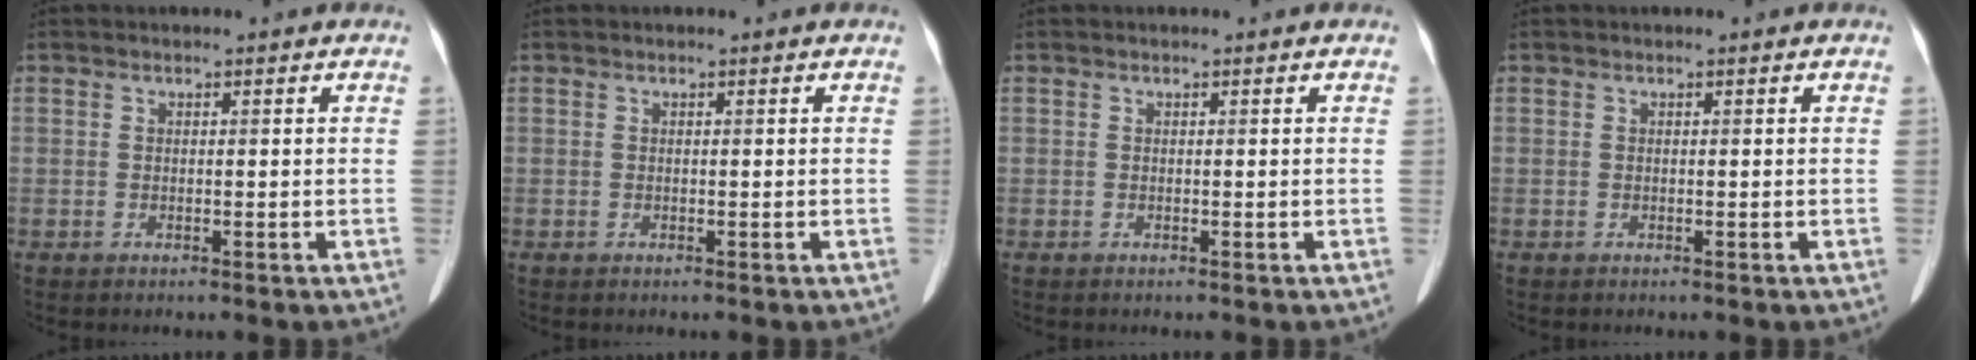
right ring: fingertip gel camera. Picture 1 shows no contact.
{"total": 0.0}
{"total": 0.0}
{"total": 0.0}